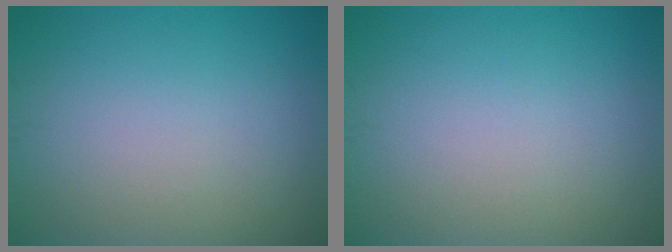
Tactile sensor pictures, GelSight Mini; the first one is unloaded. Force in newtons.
{"total": 0.0}